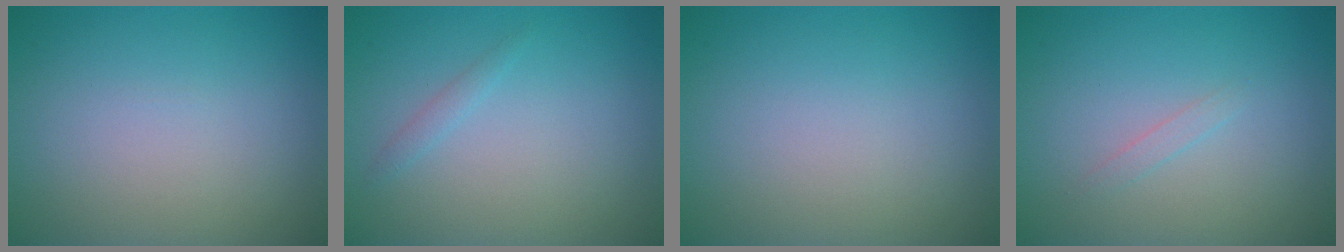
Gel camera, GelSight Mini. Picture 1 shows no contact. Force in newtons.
{"total": 0.8, "press": 0.8, "slide": 0.0}
{"total": 0.0}
{"total": 0.7, "press": 0.7, "slide": 0.0}